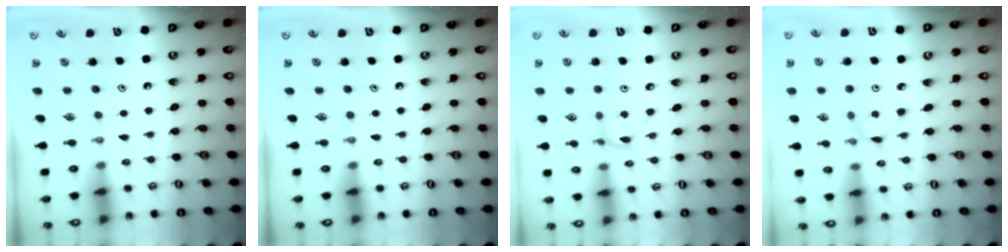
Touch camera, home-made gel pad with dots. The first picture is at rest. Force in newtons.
{"total": 0.0}
{"total": 2.0, "press": 2.0, "slide": 0.1}
{"total": 1.7, "press": 1.7, "slide": 0.1}